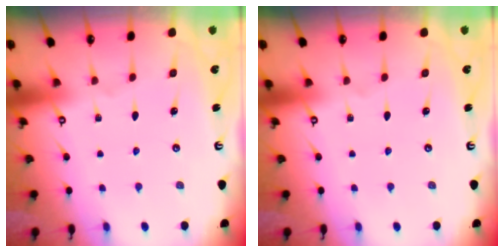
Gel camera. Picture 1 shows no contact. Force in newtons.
{"total": 0.0}